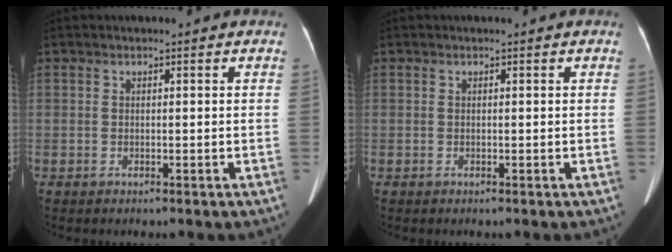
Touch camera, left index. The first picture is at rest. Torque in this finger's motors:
{"motor_torque": [0.00, 0.00, 0.01, 0.00]}